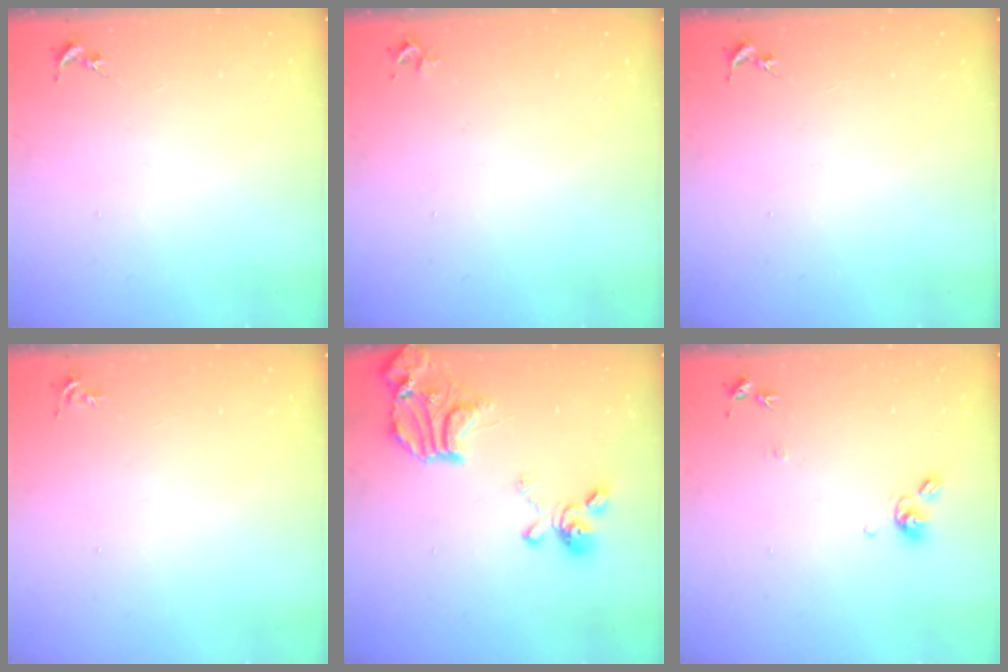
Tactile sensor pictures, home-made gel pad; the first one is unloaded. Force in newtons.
{"total": 2.4, "press": 2.4, "slide": 0.3}
{"total": 0.0}
{"total": 3.7, "press": 3.7, "slide": 0.5}
{"total": 19.3, "press": 19.2, "slide": 2.2}
{"total": 7.9, "press": 7.9, "slide": 0.8}